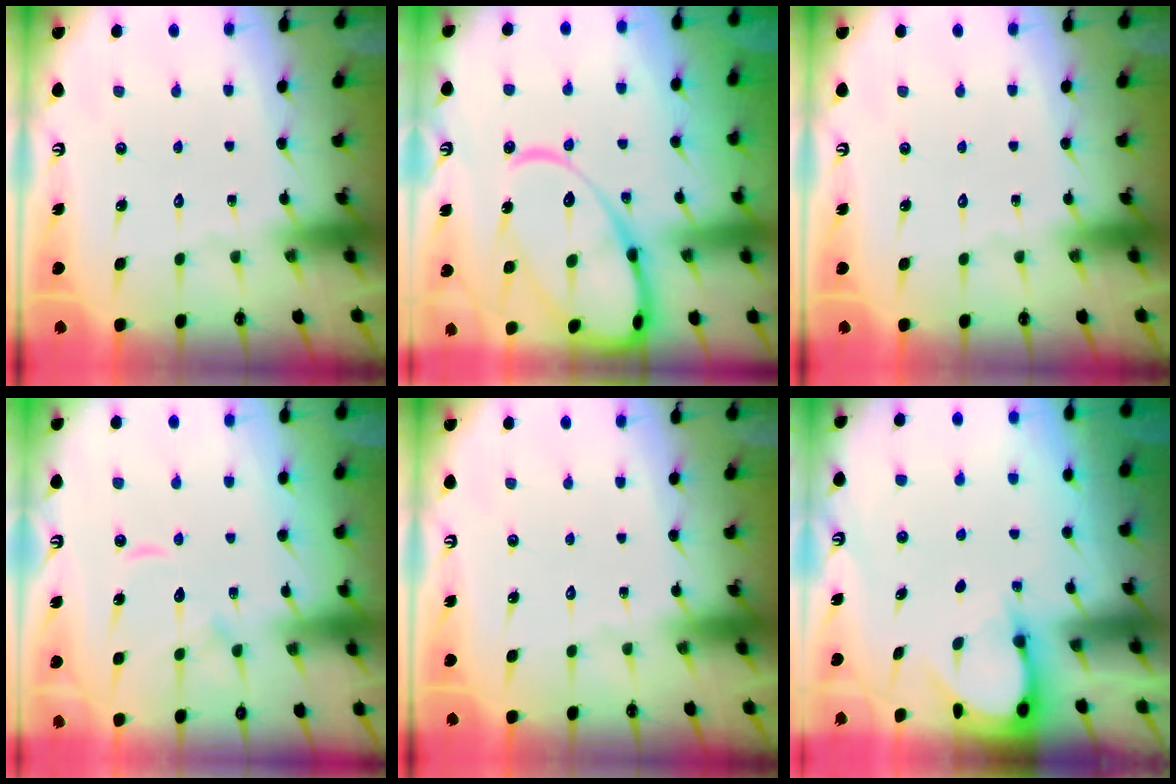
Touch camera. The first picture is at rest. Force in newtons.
{"total": 18.5, "press": 18.4, "slide": 1.9}
{"total": 0.0}
{"total": 10.1, "press": 10.1, "slide": 1.1}
{"total": 0.0}
{"total": 3.1, "press": 3.1, "slide": 0.3}